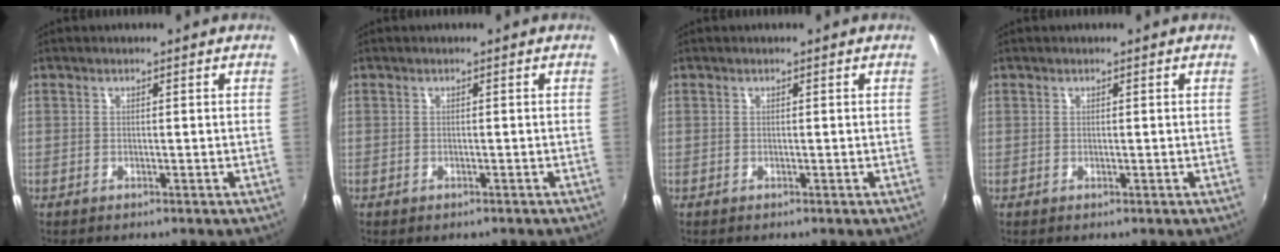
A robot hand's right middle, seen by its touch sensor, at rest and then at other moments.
{"total": 0.6, "force": [-0.5, 0.2, 0.3], "torque": [-0.007, -0.002, -0.006]}
{"total": 0.0}
{"total": 0.0}